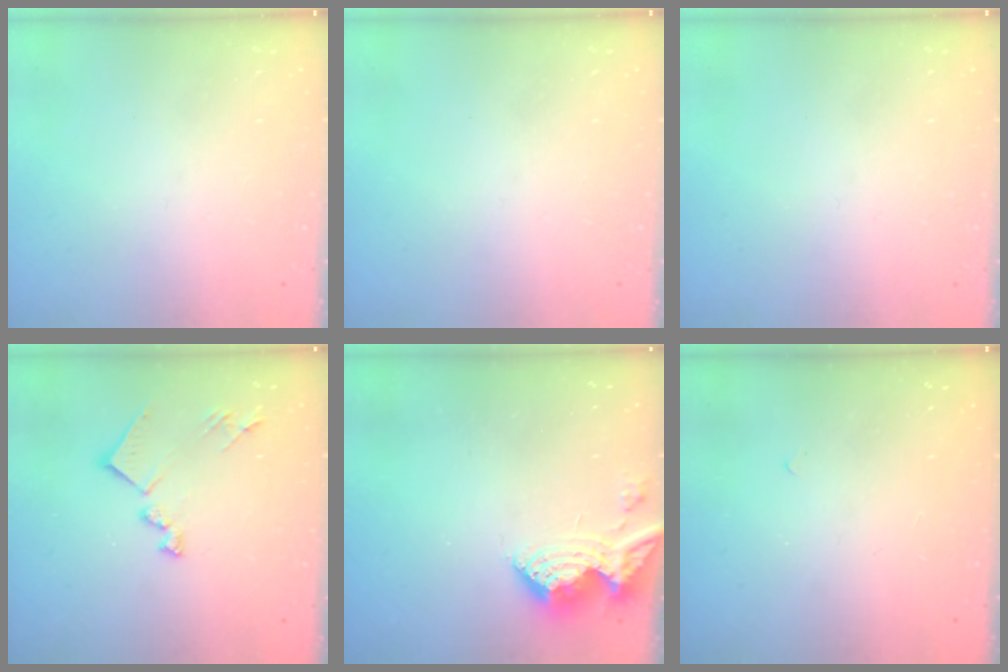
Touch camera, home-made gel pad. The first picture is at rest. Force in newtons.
{"total": 0.0}
{"total": 0.0}
{"total": 14.1, "press": 14.0, "slide": 0.5}
{"total": 11.3, "press": 11.3, "slide": 1.0}
{"total": 4.0, "press": 4.0, "slide": 0.6}